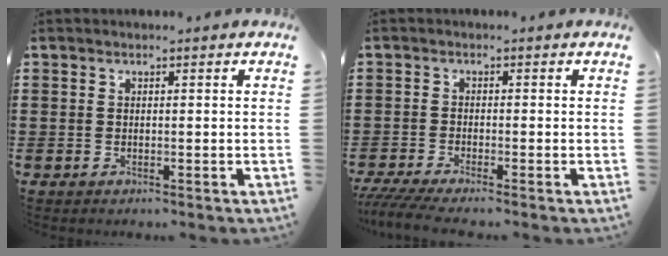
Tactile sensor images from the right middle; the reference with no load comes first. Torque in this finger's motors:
{"motor_torque": [0.85, -0.76, 0.37, 0.13]}